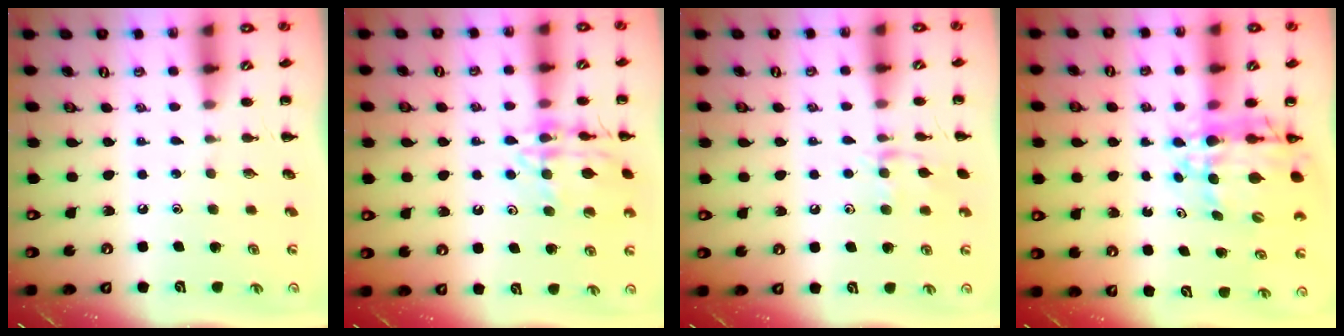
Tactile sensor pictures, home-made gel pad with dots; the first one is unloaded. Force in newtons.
{"total": 14.2, "press": 14.1, "slide": 1.4}
{"total": 9.4, "press": 9.4, "slide": 0.7}
{"total": 9.8, "press": 9.5, "slide": 2.6}